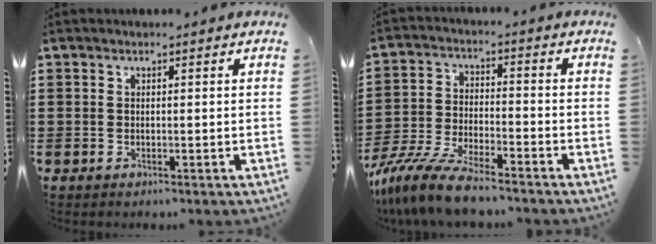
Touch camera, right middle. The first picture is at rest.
{"total": 8.8, "force": [-7.9, 0.8, 3.7], "torque": [-0.089, 0.002, -0.157]}